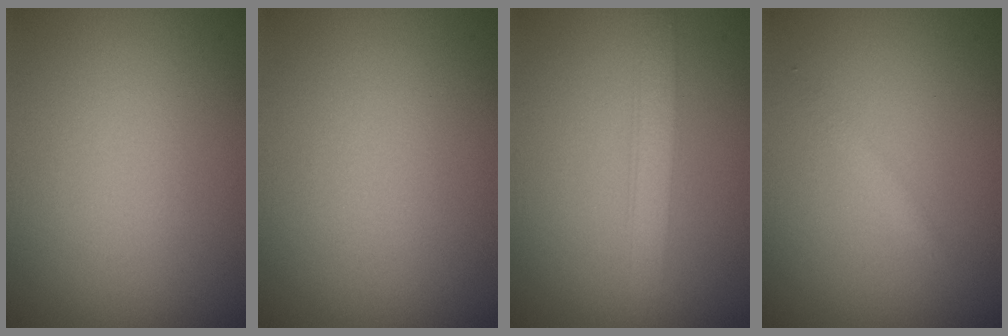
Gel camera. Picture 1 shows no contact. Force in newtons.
{"total": 0.0}
{"total": 2.2, "press": 2.2, "slide": 0.1}
{"total": 0.7, "press": 0.7, "slide": 0.1}